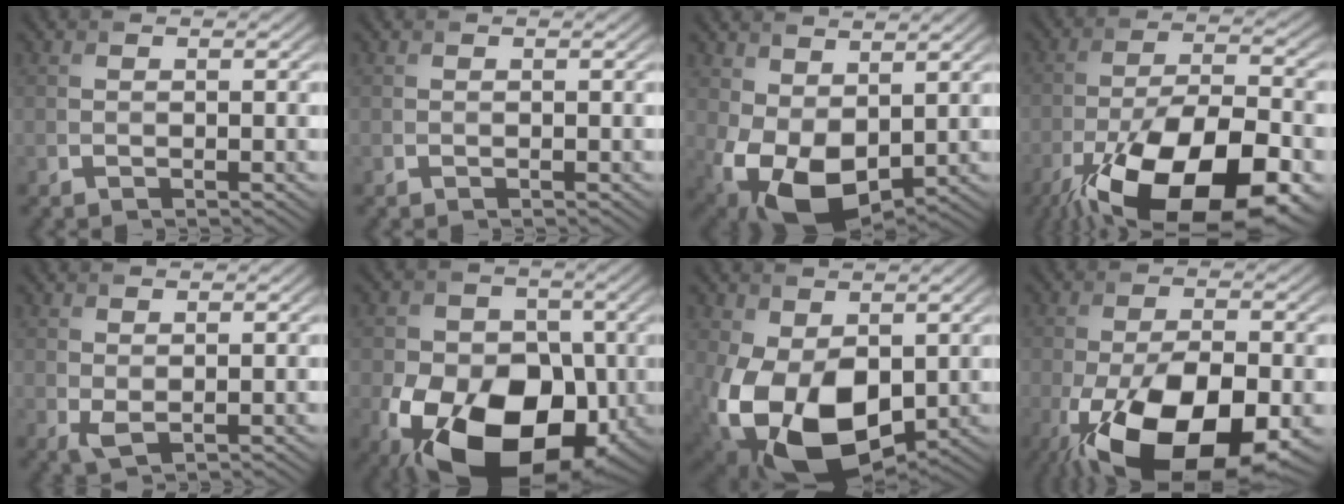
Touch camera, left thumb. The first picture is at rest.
{"total": 0.0}
{"total": 10.8, "force": [0.2, 7.1, 8.1], "torque": [-0.189, -0.033, 0.015]}
{"total": 20.6, "force": [-11.9, 8.2, 14.7], "torque": [-0.238, -0.040, -0.184]}
{"total": 1.9, "force": [0.6, 0.9, 1.5], "torque": [-0.040, -0.004, 0.015]}
{"total": 18.7, "force": [-6.2, 12.8, 12.1], "torque": [-0.180, -0.037, -0.104]}
{"total": 13.3, "force": [-1.6, 8.6, 10.0], "torque": [-0.229, -0.039, -0.018]}
{"total": 16.8, "force": [-6.7, 8.1, 13.2], "torque": [-0.243, -0.041, -0.094]}